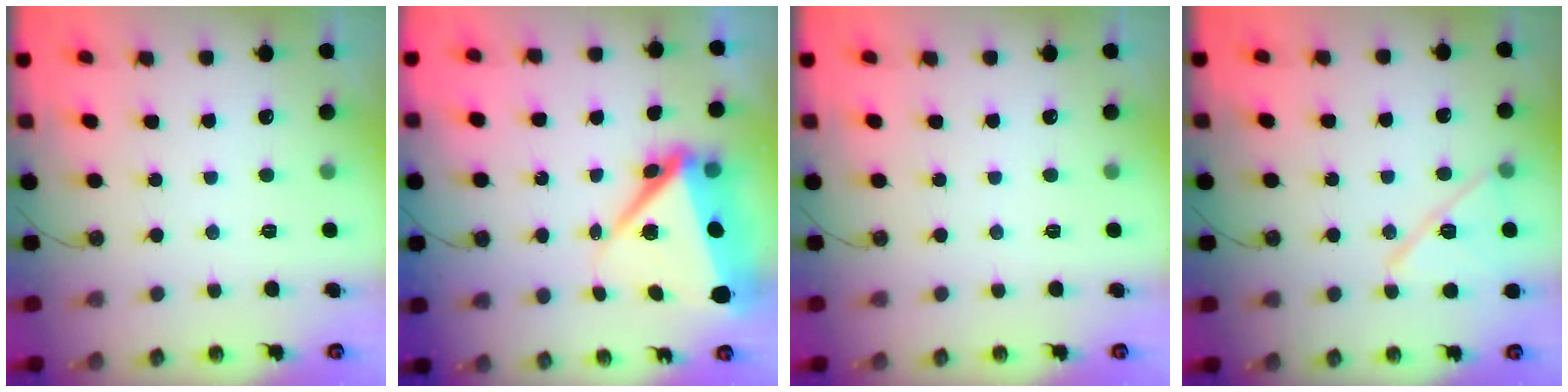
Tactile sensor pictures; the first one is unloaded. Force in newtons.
{"total": 10.6, "press": 10.5, "slide": 1.7}
{"total": 0.0}
{"total": 12.7, "press": 12.5, "slide": 2.5}